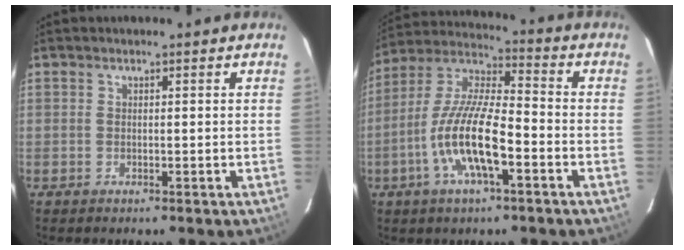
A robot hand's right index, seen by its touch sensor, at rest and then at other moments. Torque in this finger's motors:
{"motor_torque": [1.17, -0.82, 1.05, 0.21]}